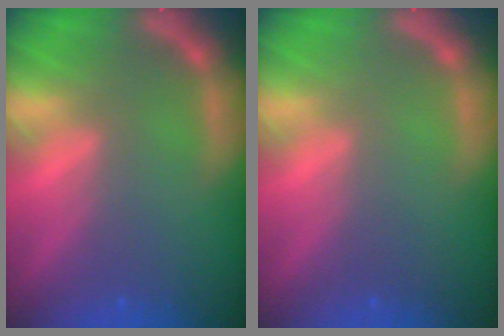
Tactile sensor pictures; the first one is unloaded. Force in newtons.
{"total": 0.0}